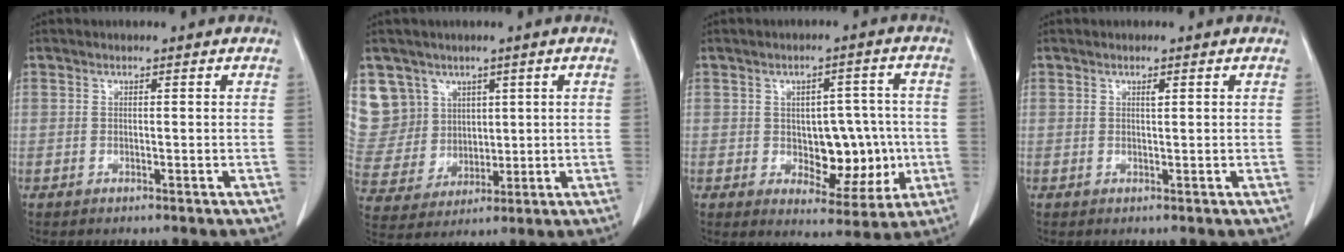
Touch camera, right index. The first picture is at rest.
{"total": 10.6, "force": [5.4, 9.1, 0.6], "torque": [-0.030, 0.036, 0.127]}
{"total": 9.1, "force": [-1.0, 5.2, 7.5], "torque": [-0.086, 0.016, -0.002]}
{"total": 0.7, "force": [0.3, 0.1, 0.6], "torque": [-0.014, -0.002, 0.006]}